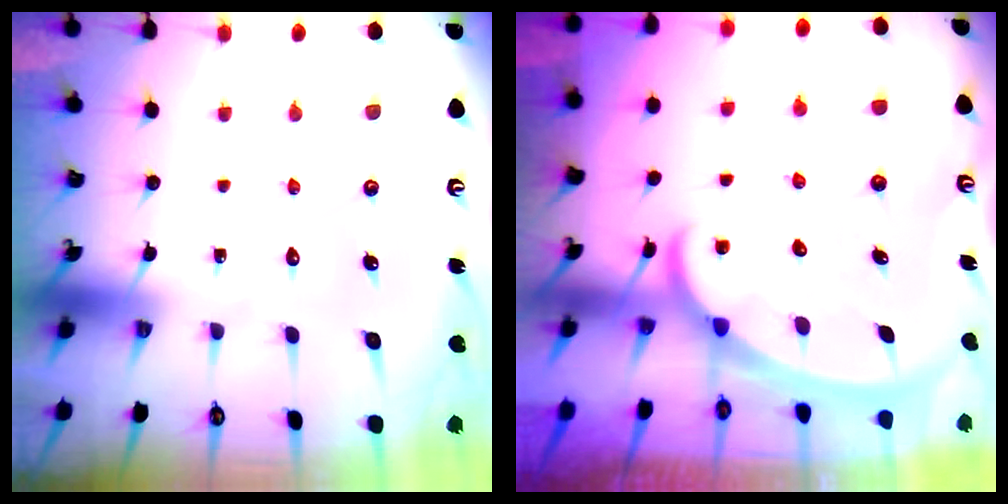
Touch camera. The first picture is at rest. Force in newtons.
{"total": 2.4, "press": 2.4, "slide": 0.3}